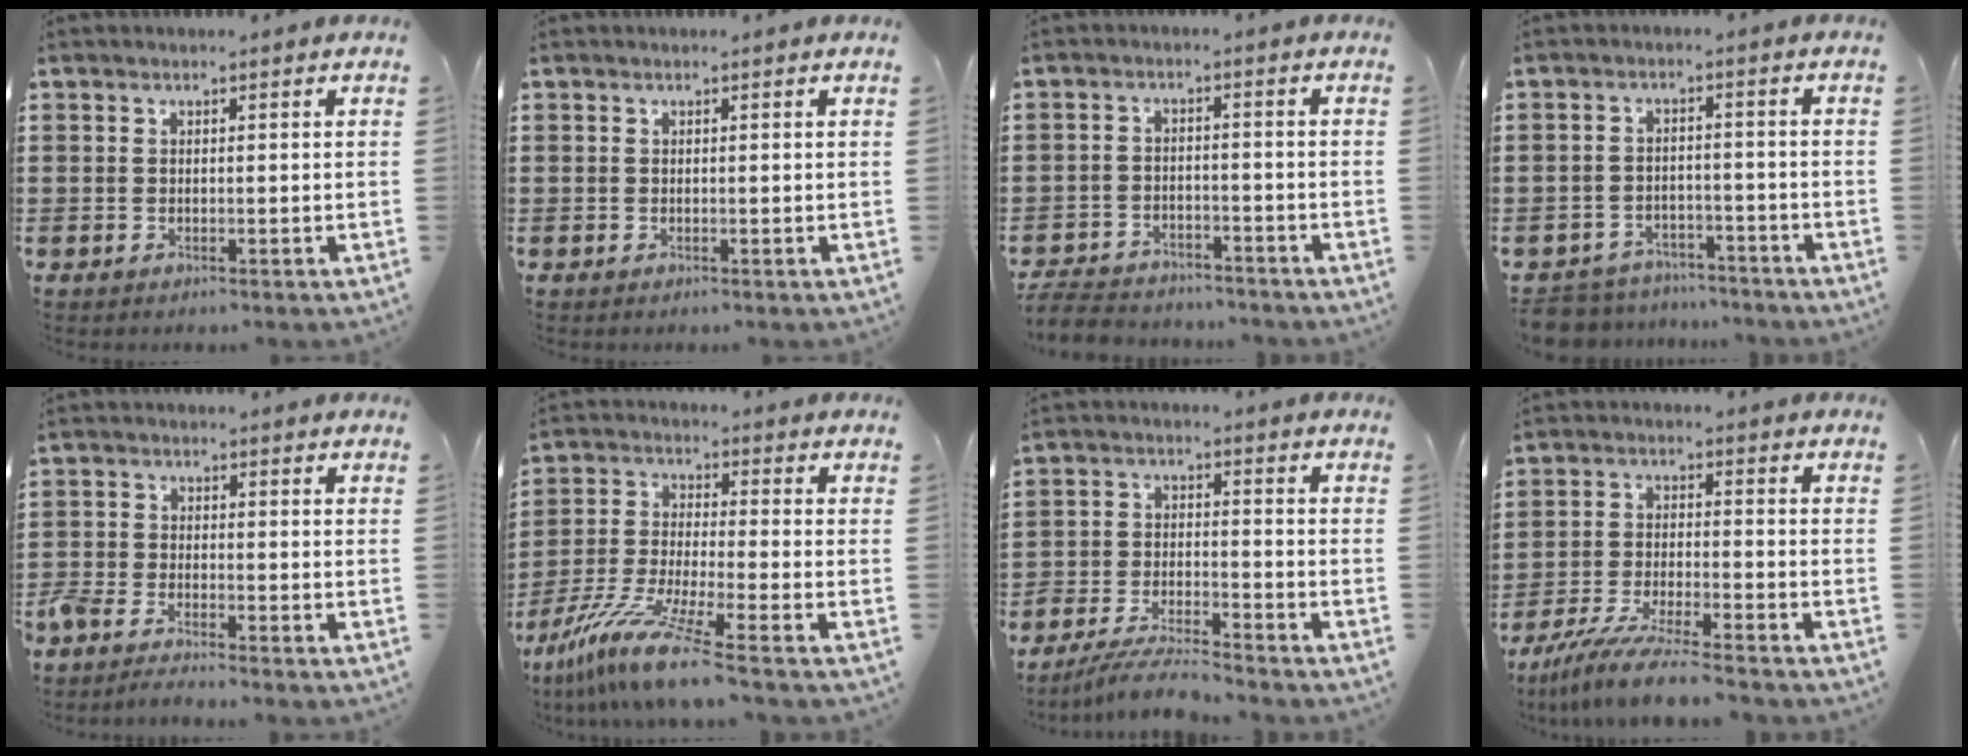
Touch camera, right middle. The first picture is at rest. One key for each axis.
{"total": 0.0}
{"total": 4.6, "fx": -4.5, "fy": 0.8, "fz": 0.4, "tx": -0.020, "ty": 0.001, "tz": -0.094}
{"total": 4.7, "fx": -4.7, "fy": 0.7, "fz": -0.1, "tx": -0.009, "ty": 0.005, "tz": -0.099}
{"total": 2.9, "fx": -2.9, "fy": 0.3, "fz": 0.5, "tx": -0.027, "ty": -0.001, "tz": -0.065}
{"total": 10.4, "fx": -8.1, "fy": 0.1, "fz": 6.6, "tx": -0.148, "ty": -0.010, "tz": -0.164}
{"total": 6.1, "fx": -5.8, "fy": 0.6, "fz": 1.7, "tx": -0.037, "ty": -0.001, "tz": -0.115}
{"total": 7.4, "fx": -6.7, "fy": -0.1, "fz": 3.1, "tx": -0.070, "ty": -0.011, "tz": -0.128}